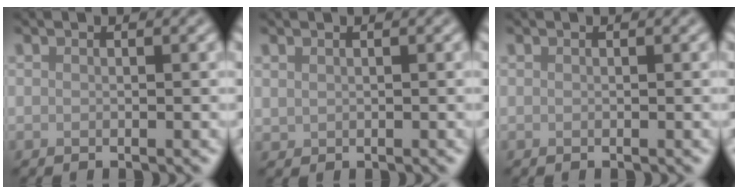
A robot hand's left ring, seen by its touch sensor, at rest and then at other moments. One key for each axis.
{"total": 0.5, "fx": 0.4, "fy": 0.3, "fz": 0.1, "tx": -0.002, "ty": -0.001, "tz": 0.012}
{"total": 0.0}